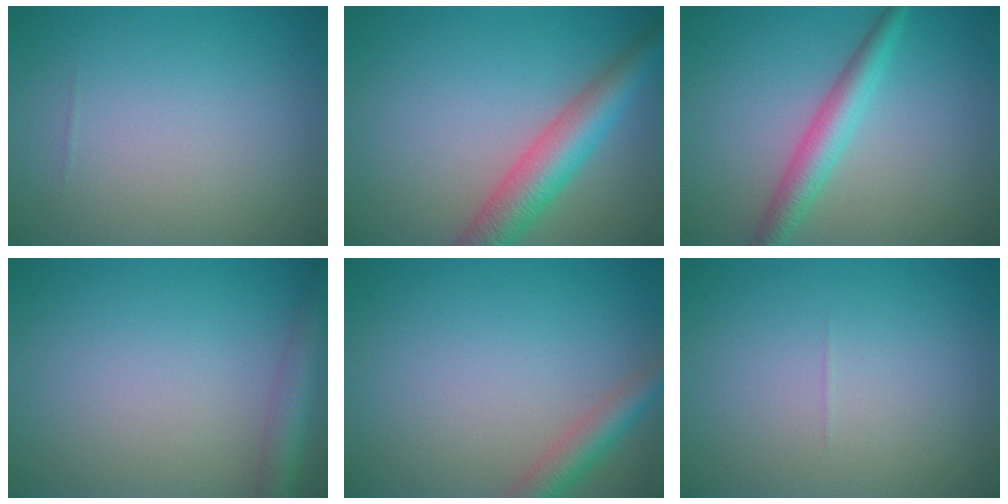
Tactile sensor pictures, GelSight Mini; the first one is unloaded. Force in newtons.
{"total": 5.6, "press": 5.6, "slide": 0.2}
{"total": 3.5, "press": 3.5, "slide": 0.0}
{"total": 3.4, "press": 3.4, "slide": 0.2}
{"total": 2.9, "press": 2.9, "slide": 0.1}
{"total": 0.0}